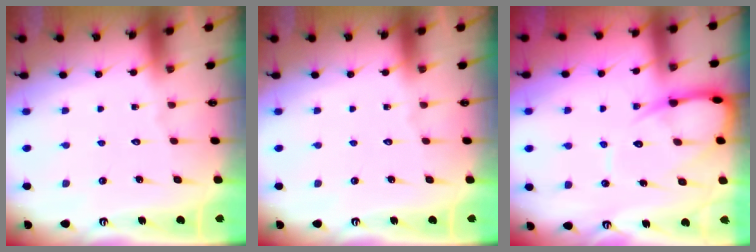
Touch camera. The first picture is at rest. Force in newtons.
{"total": 0.0}
{"total": 10.2, "press": 10.2, "slide": 1.1}